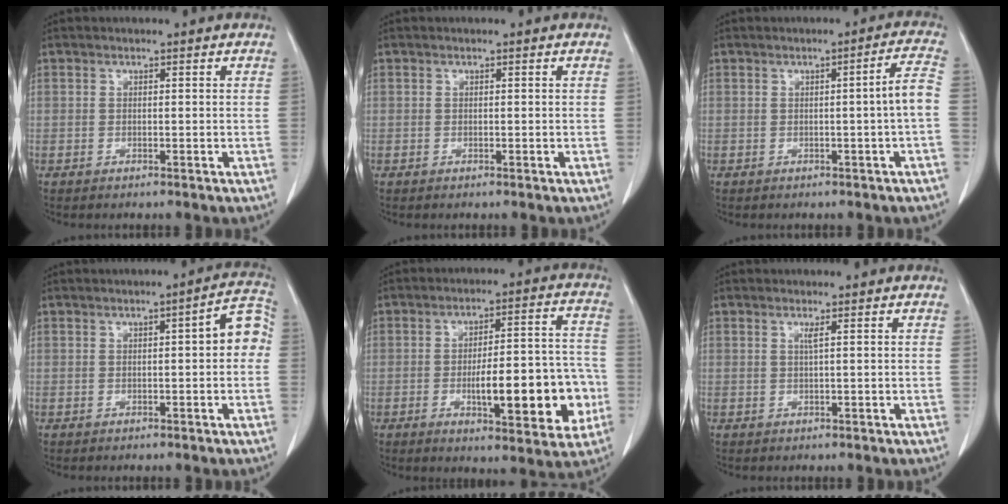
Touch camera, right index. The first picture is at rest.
{"total": 0.0}
{"total": 3.9, "force": [-0.7, -0.7, 3.8], "torque": [-0.048, 0.005, -0.008]}
{"total": 4.9, "force": [0.1, 1.1, 4.7], "torque": [-0.050, 0.019, -0.004]}
{"total": 15.1, "force": [-3.8, 4.0, 14.1], "torque": [-0.193, 0.019, -0.047]}
{"total": 0.8, "force": [0.3, -0.3, 0.7], "torque": [-0.020, -0.002, 0.009]}